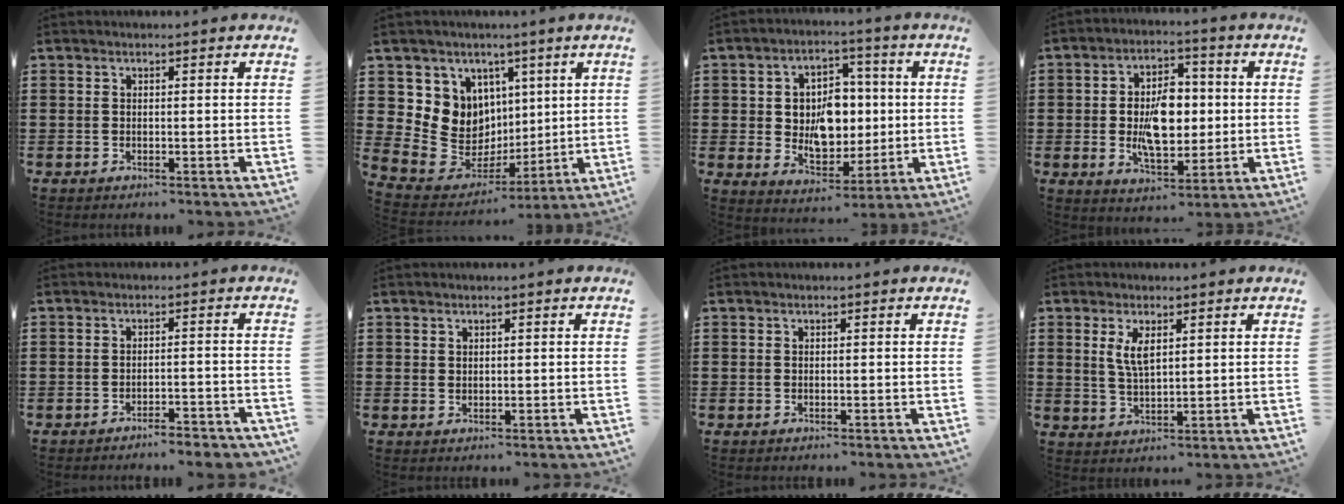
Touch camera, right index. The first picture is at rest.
{"total": 10.2, "force": [1.7, 9.8, 2.6], "torque": [-0.075, -0.026, 0.040]}
{"total": 9.2, "force": [0.3, 7.0, 6.0], "torque": [-0.105, 0.016, 0.008]}
{"total": 9.6, "force": [-0.3, 5.5, 7.8], "torque": [-0.142, 0.007, -0.009]}
{"total": 2.6, "force": [-2.6, 0.1, 0.5], "torque": [-0.012, 0.000, -0.053]}
{"total": 1.0, "force": [0.8, 0.6, 0.2], "torque": [-0.004, 0.002, 0.015]}
{"total": 0.0}
{"total": 3.8, "force": [1.5, 1.5, 3.2], "torque": [-0.068, 0.005, 0.025]}